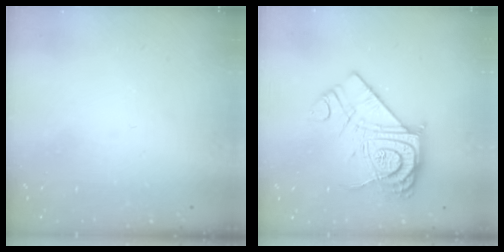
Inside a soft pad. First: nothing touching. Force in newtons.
{"total": 19.5, "press": 19.4, "slide": 1.6}